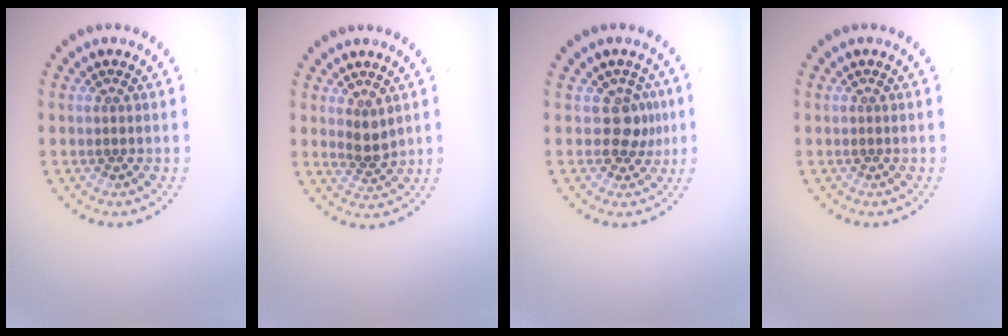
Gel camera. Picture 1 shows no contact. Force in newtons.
{"total": 1.8, "press": 1.6, "slide": 0.8}
{"total": 2.2, "press": 1.8, "slide": 1.4}
{"total": 0.0}